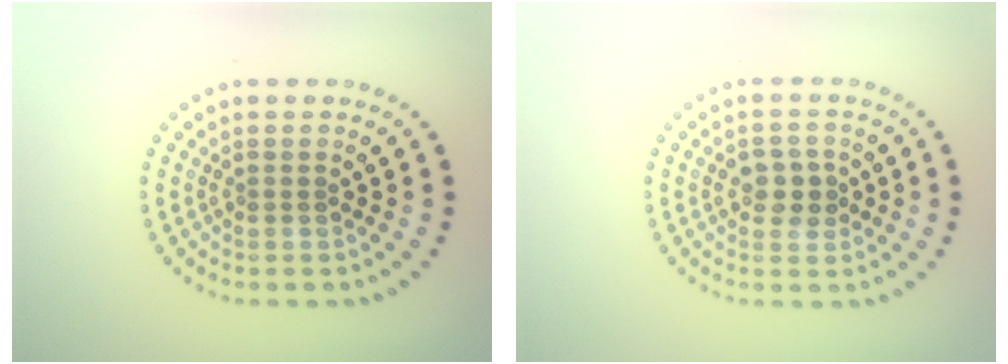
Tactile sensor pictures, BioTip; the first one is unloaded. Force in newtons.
{"total": 2.4, "press": 2.3, "slide": 0.6}